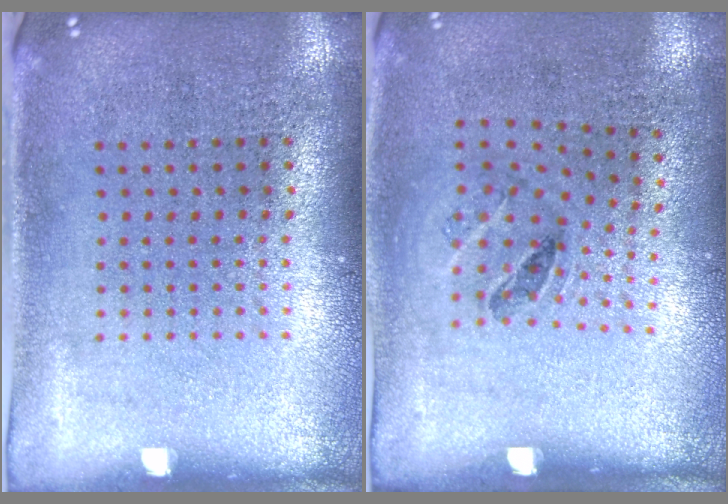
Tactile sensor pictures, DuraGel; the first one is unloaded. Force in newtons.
{"total": 1.3, "press": 0.8, "slide": 1.1}